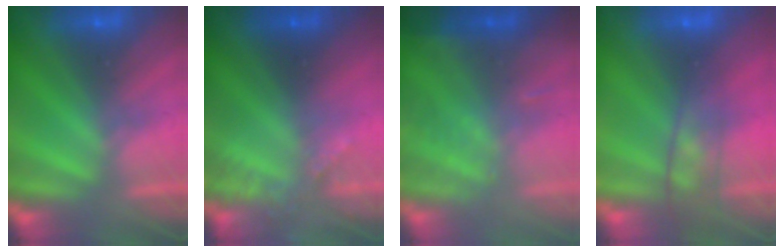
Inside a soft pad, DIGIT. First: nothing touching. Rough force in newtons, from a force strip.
{"total": 2.1}
{"total": 2.5}
{"total": 5.7}